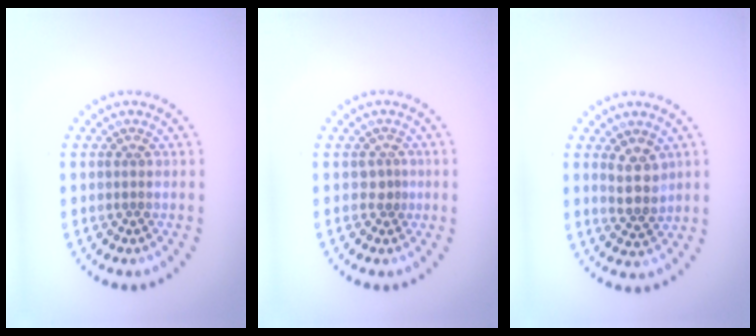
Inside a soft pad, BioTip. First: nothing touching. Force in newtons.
{"total": 0.9, "press": 0.6, "slide": 0.7}
{"total": 2.8, "press": 2.5, "slide": 1.3}